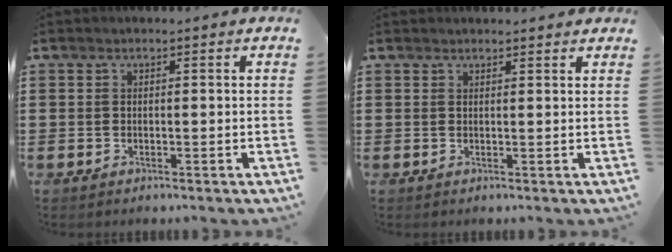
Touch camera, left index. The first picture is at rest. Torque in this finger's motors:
{"motor_torque": [1.15, -0.99, 0.47, 0.07]}